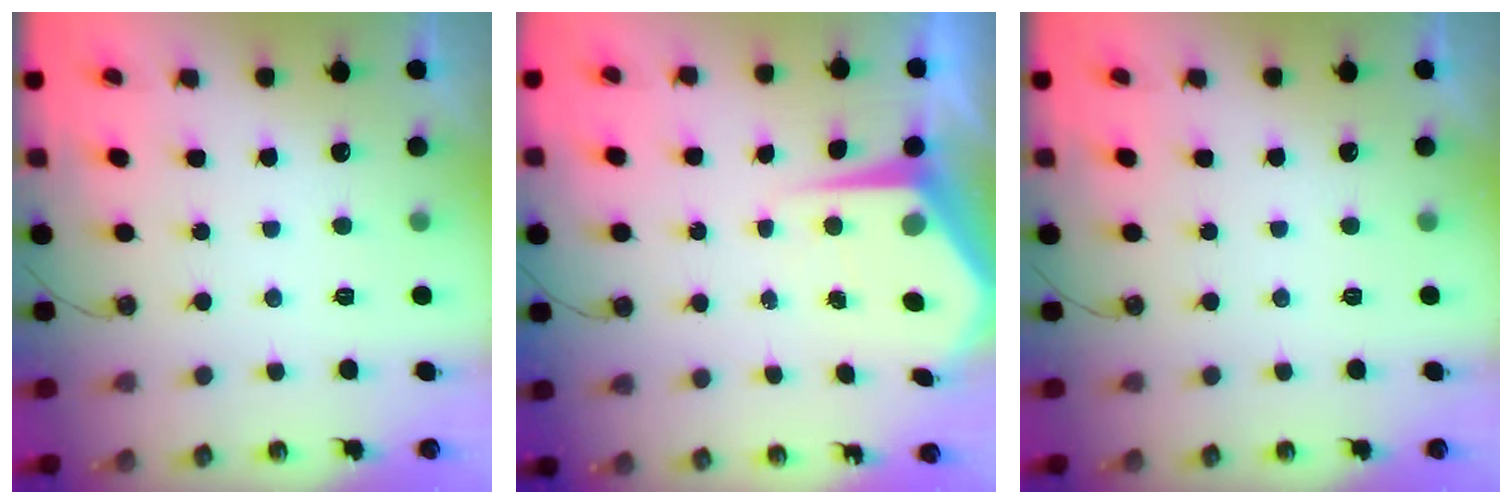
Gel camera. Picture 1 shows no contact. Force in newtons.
{"total": 7.2, "press": 7.2, "slide": 0.5}
{"total": 0.0}